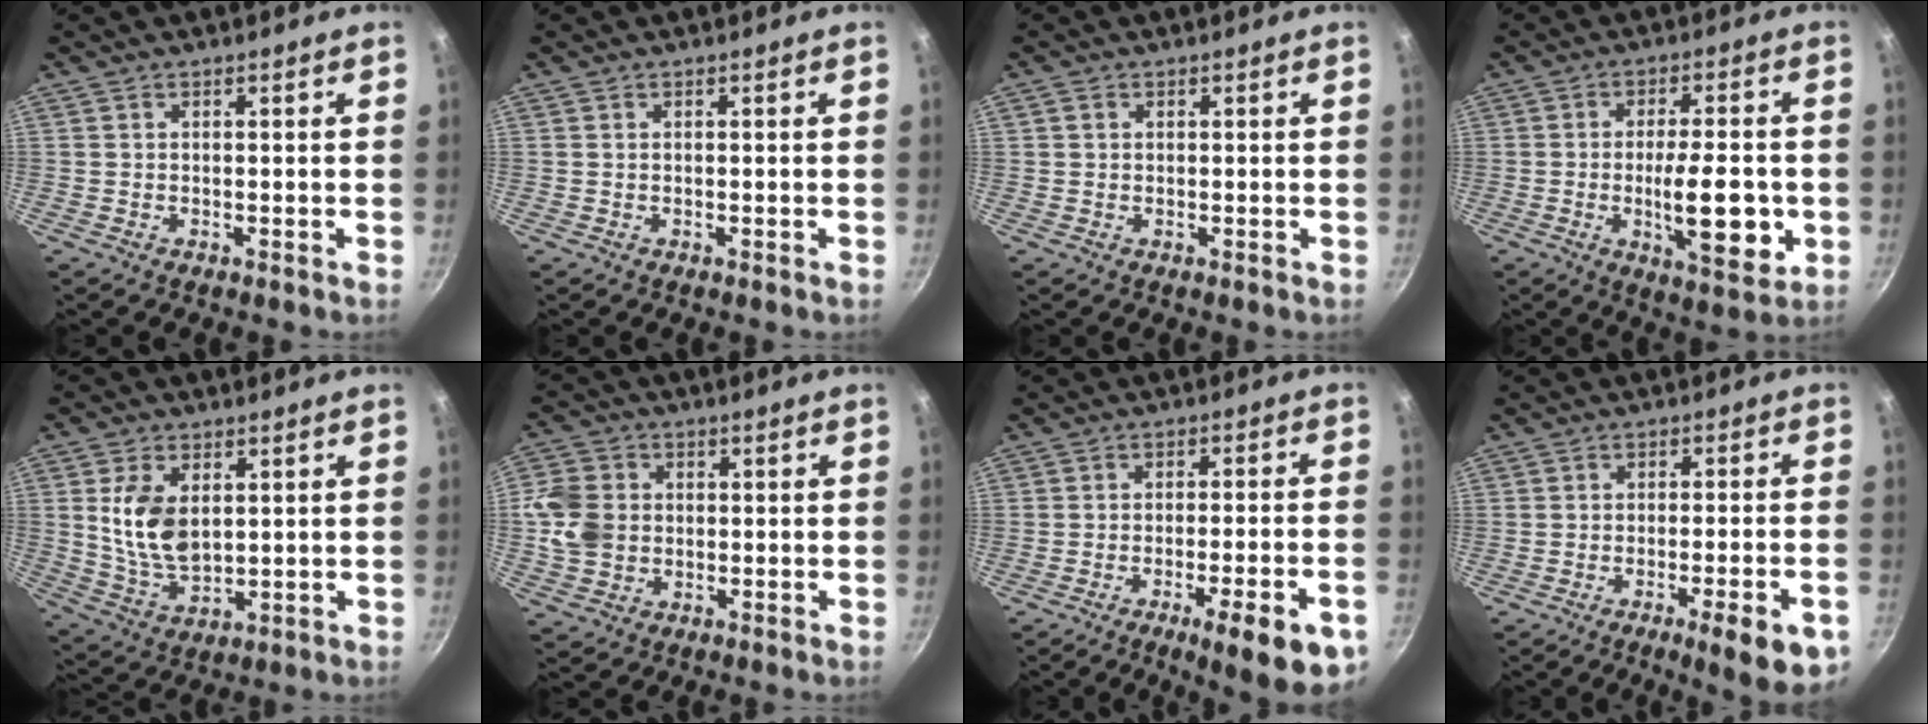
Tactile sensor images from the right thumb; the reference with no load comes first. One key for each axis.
{"total": 0.0}
{"total": 1.0, "fx": 0.3, "fy": 0.9, "fz": 0.3, "tx": -0.005, "ty": 0.003, "tz": 0.003}
{"total": 13.3, "fx": -2.4, "fy": 4.7, "fz": 12.3, "tx": -0.169, "ty": 0.000, "tz": -0.031}
{"total": 10.8, "fx": 2.3, "fy": 6.6, "fz": 8.2, "tx": -0.147, "ty": -0.021, "tz": 0.054}
{"total": 8.5, "fx": 0.0, "fy": 7.3, "fz": 4.5, "tx": -0.067, "ty": 0.003, "tz": -0.010}
{"total": 12.9, "fx": -6.2, "fy": 2.5, "fz": 11.0, "tx": -0.139, "ty": 0.022, "tz": -0.081}
{"total": 10.6, "fx": -4.9, "fy": 2.1, "fz": 9.1, "tx": -0.109, "ty": 0.016, "tz": -0.062}